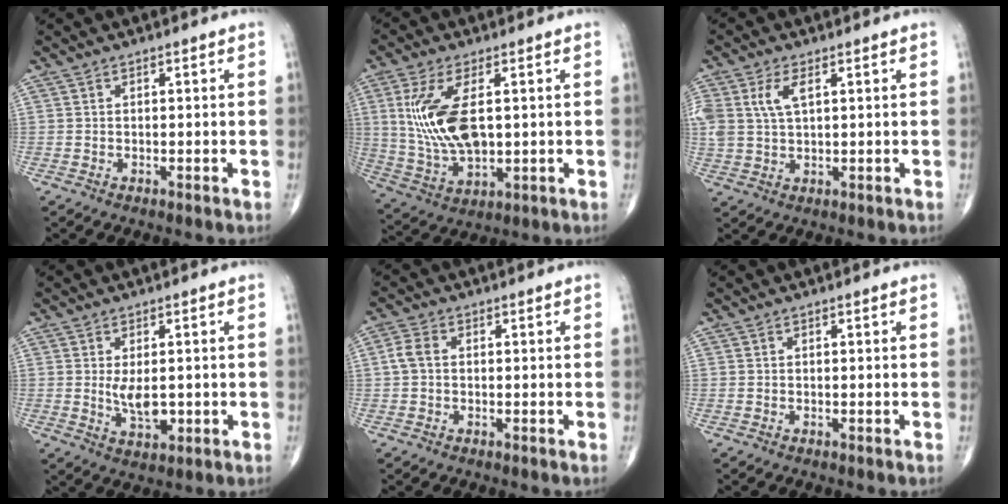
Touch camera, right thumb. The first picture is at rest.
{"total": 13.7, "force": [2.1, 6.4, 11.9], "torque": [-0.250, -0.011, 0.053]}
{"total": 6.1, "force": [2.2, 3.0, 4.8], "torque": [-0.113, 0.001, 0.047]}
{"total": 5.3, "force": [0.1, 2.7, 4.5], "torque": [-0.074, -0.012, 0.008]}
{"total": 3.2, "force": [0.1, 2.2, 2.2], "torque": [-0.050, 0.010, -0.002]}
{"total": 0.0}